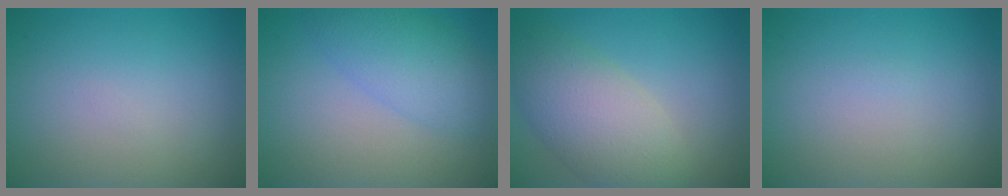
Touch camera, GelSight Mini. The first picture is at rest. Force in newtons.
{"total": 4.5, "press": 4.5, "slide": 0.2}
{"total": 6.4, "press": 6.4, "slide": 0.6}
{"total": 0.0}